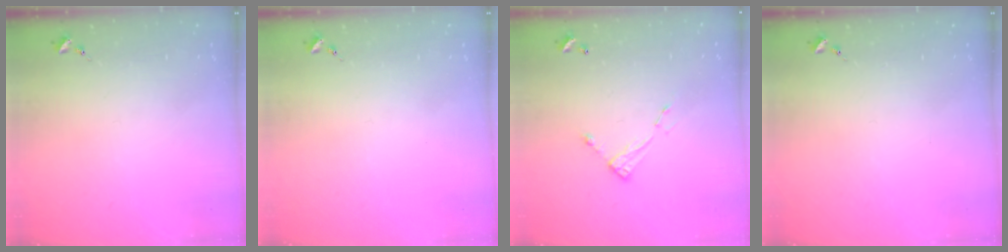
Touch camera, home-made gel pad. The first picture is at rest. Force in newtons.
{"total": 0.0}
{"total": 4.7, "press": 4.6, "slide": 0.4}
{"total": 0.0}